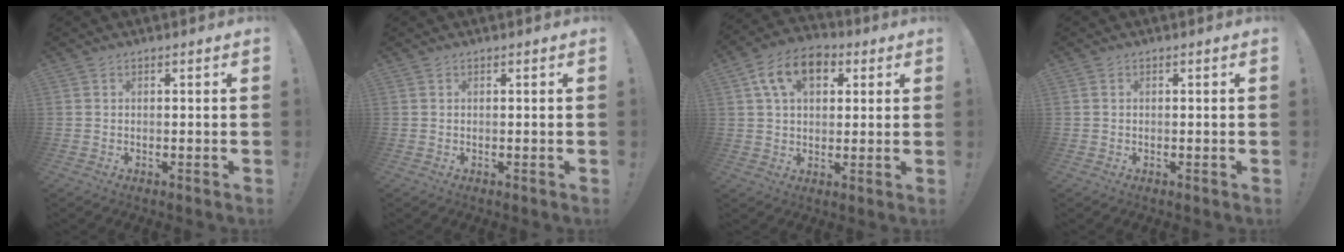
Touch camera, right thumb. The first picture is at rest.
{"total": 0.0}
{"total": 12.4, "force": [4.6, 8.2, 8.1], "torque": [-0.132, 0.005, 0.088]}
{"total": 0.0}